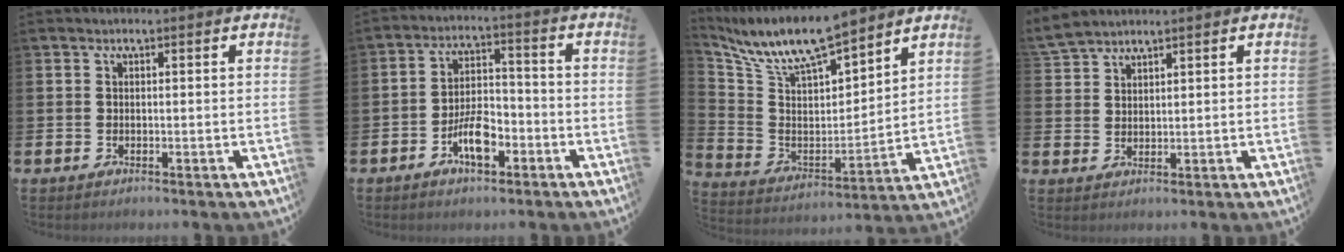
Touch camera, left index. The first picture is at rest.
{"total": 5.9, "force": [-3.0, 2.6, 4.4], "torque": [-0.088, 0.011, -0.057]}
{"total": 10.0, "force": [9.1, 2.1, 3.4], "torque": [-0.102, -0.060, 0.159]}
{"total": 3.2, "force": [3.2, 0.3, 0.1], "torque": [-0.006, -0.011, 0.060]}